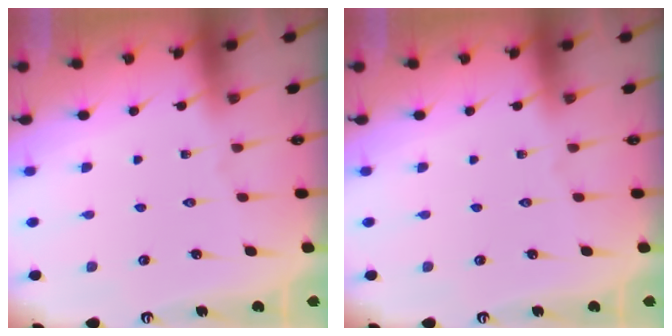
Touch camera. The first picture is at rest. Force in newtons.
{"total": 0.0}